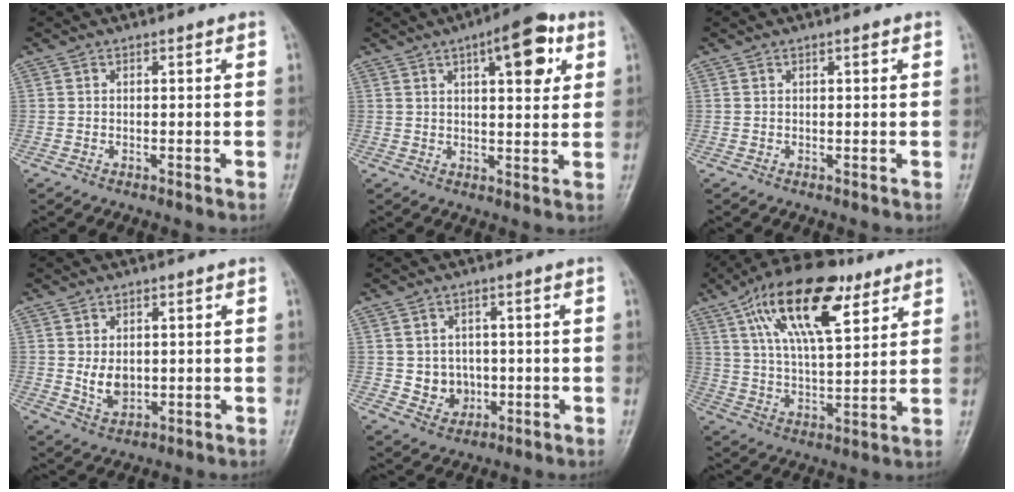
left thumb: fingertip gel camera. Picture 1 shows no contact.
{"total": 10.5, "force": [4.5, 3.9, 8.7], "torque": [-0.096, -0.010, 0.058]}
{"total": 0.8, "force": [0.4, 0.2, 0.7], "torque": [-0.011, 0.001, 0.005]}
{"total": 4.7, "force": [0.4, 3.3, 3.3], "torque": [-0.043, -0.011, 0.017]}
{"total": 5.5, "force": [-0.3, 5.0, 2.3], "torque": [-0.007, 0.004, 0.005]}
{"total": 19.2, "force": [9.5, 8.2, 14.6], "torque": [-0.231, -0.020, 0.163]}